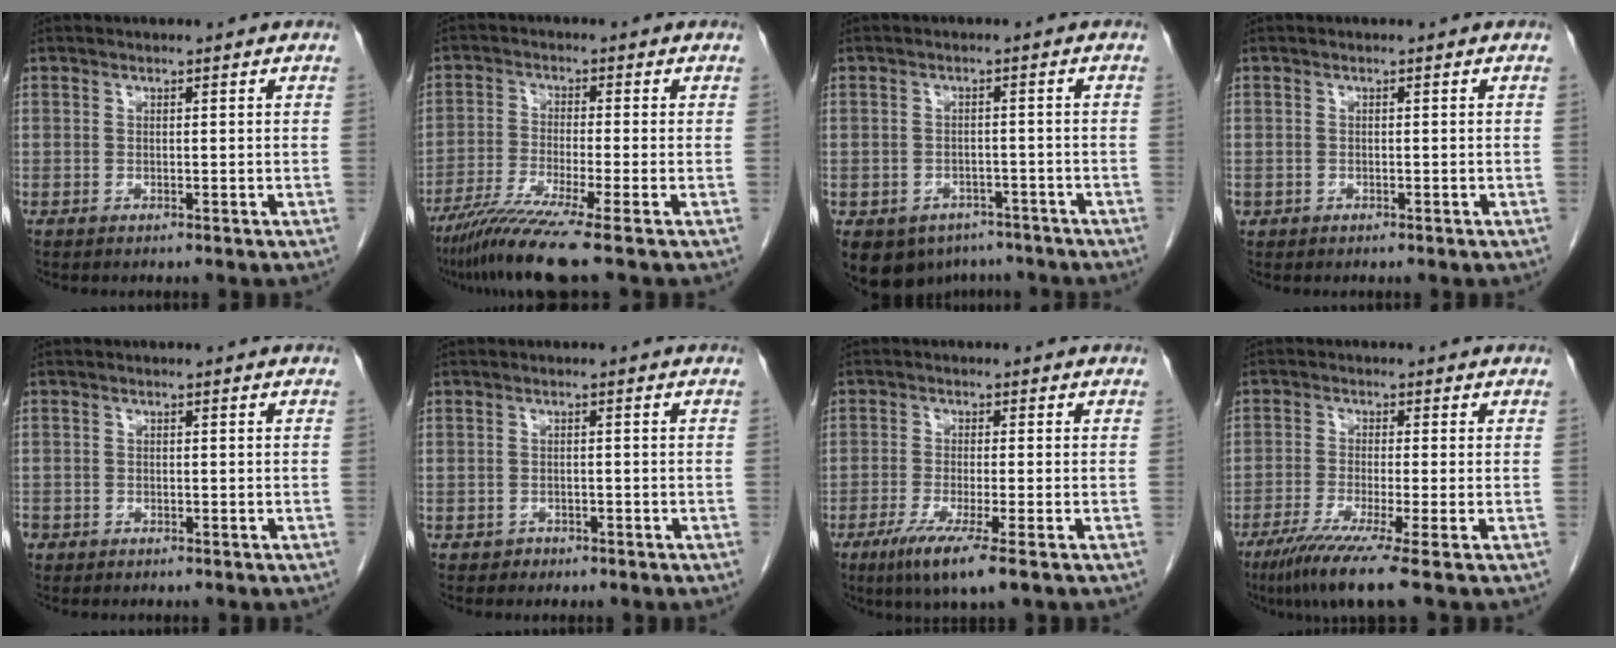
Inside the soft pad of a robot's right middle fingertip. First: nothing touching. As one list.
[{"total": 8.2, "force": [-6.3, -1.7, 5.0], "torque": [-0.091, -0.035, -0.115]}, {"total": 9.4, "force": [-6.4, 6.5, 2.5], "torque": [-0.049, 0.001, -0.081]}, {"total": 0.6, "force": [-0.2, 0.5, 0.1], "torque": [-0.002, 0.003, -0.002]}, {"total": 2.0, "force": [-1.3, 1.4, 0.6], "torque": [-0.016, 0.000, -0.024]}, {"total": 1.3, "force": [-0.9, 0.9, 0.0], "torque": [-0.003, 0.004, -0.014]}, {"total": 7.1, "force": [-4.1, -0.2, 5.7], "torque": [-0.106, -0.024, -0.072]}, {"total": 7.9, "force": [-5.3, -1.3, 5.7], "torque": [-0.094, -0.025, -0.093]}]